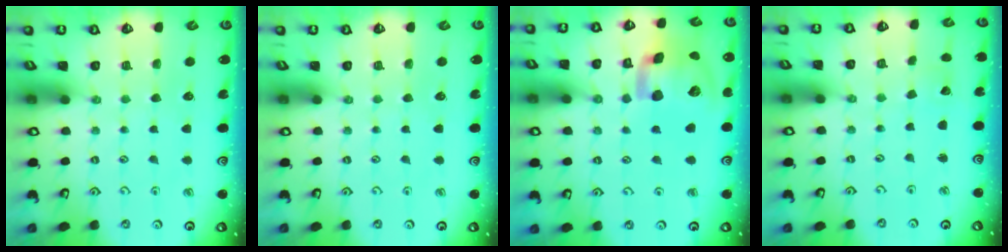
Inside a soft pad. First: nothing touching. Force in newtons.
{"total": 0.0}
{"total": 18.8, "press": 18.5, "slide": 2.9}
{"total": 1.8, "press": 1.8, "slide": 0.1}